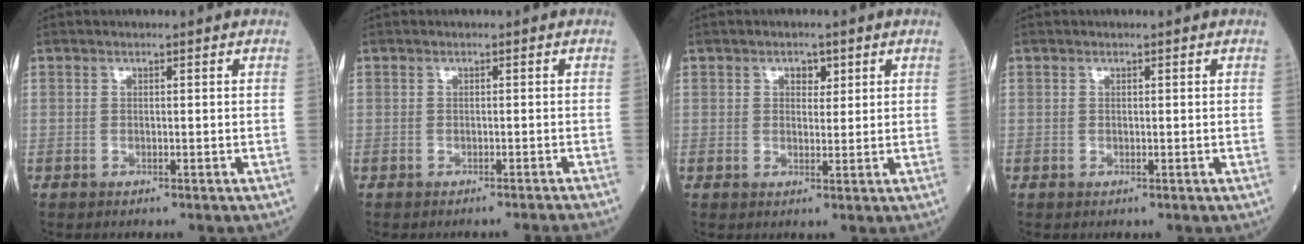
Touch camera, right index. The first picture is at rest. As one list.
[{"total": 4.5, "force": [-4.2, -1.3, 1.0], "torque": [-0.004, -0.014, -0.050]}, {"total": 2.0, "force": [1.0, 1.4, 1.2], "torque": [-0.012, 0.001, 0.012]}, {"total": 0.0}]